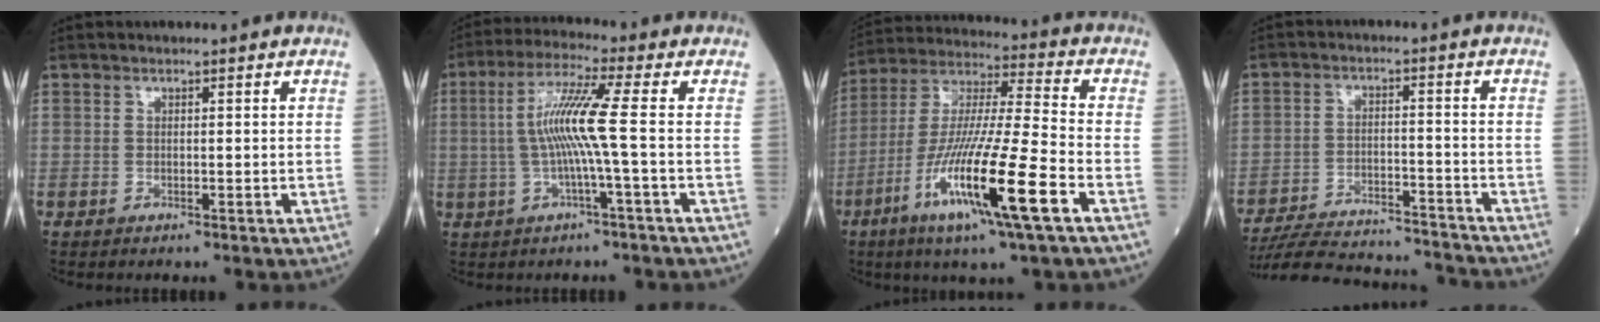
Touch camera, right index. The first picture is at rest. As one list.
[{"total": 8.2, "force": [-0.3, -1.1, 8.2], "torque": [-0.166, 0.014, -0.006]}, {"total": 18.7, "force": [-7.8, 0.2, 17.1], "torque": [-0.352, -0.034, -0.147]}, {"total": 17.0, "force": [-16.3, 2.4, 4.2], "torque": [-0.087, 0.001, -0.240]}]